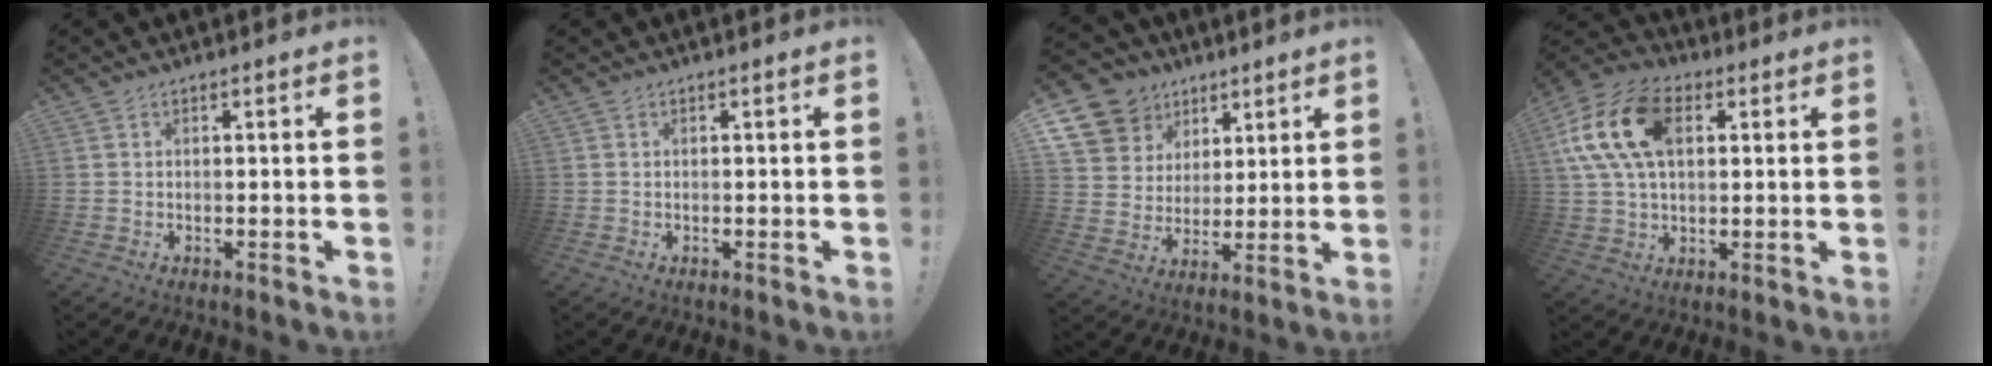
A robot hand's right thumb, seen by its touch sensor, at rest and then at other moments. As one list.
[{"total": 0.0}, {"total": 12.9, "force": [7.1, 10.1, 3.6], "torque": [-0.064, -0.044, 0.148]}, {"total": 18.2, "force": [4.8, 11.5, 13.2], "torque": [-0.260, 0.007, 0.084]}]